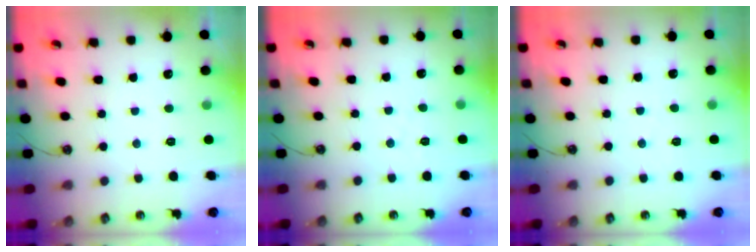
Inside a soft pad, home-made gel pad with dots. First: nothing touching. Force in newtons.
{"total": 2.5, "press": 2.5, "slide": 0.4}
{"total": 2.6, "press": 2.6, "slide": 0.4}